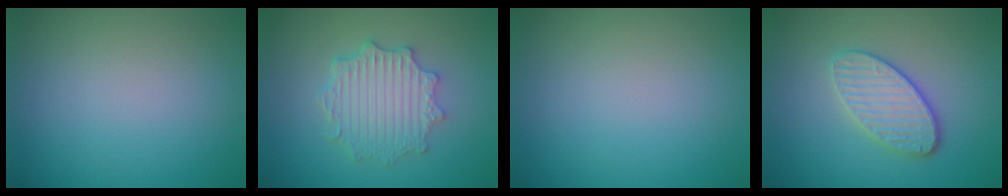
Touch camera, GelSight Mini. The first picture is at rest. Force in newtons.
{"total": 4.6, "press": 3.8, "slide": 2.6}
{"total": 0.0}
{"total": 3.8, "press": 3.4, "slide": 1.7}